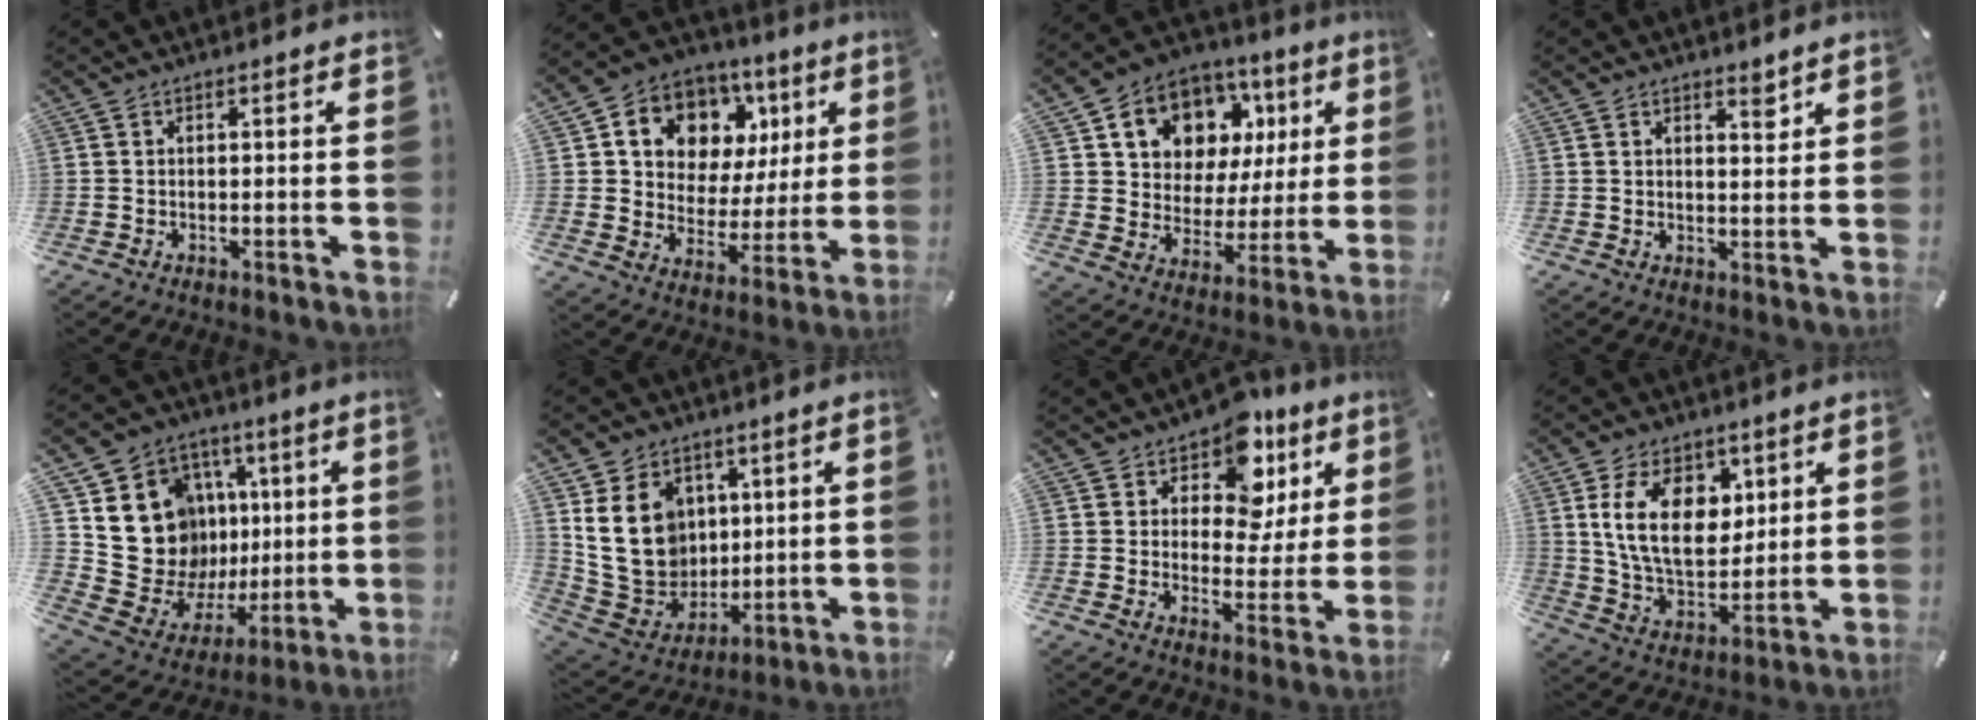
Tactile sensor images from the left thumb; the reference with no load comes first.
{"total": 10.5, "force": [4.2, 9.2, 2.9], "torque": [-0.061, -0.030, 0.085]}
{"total": 12.1, "force": [5.6, 10.1, 3.6], "torque": [-0.063, -0.037, 0.107]}
{"total": 3.0, "force": [2.3, 1.4, 1.4], "torque": [0.002, -0.018, 0.034]}
{"total": 17.8, "force": [3.9, 16.3, 6.0], "torque": [-0.082, -0.049, 0.109]}
{"total": 16.6, "force": [3.9, 14.1, 7.9], "torque": [-0.162, -0.017, 0.080]}
{"total": 12.6, "force": [7.4, 8.0, 6.4], "torque": [-0.098, -0.047, 0.130]}
{"total": 15.4, "force": [5.2, 10.2, 10.3], "torque": [-0.195, -0.002, 0.092]}